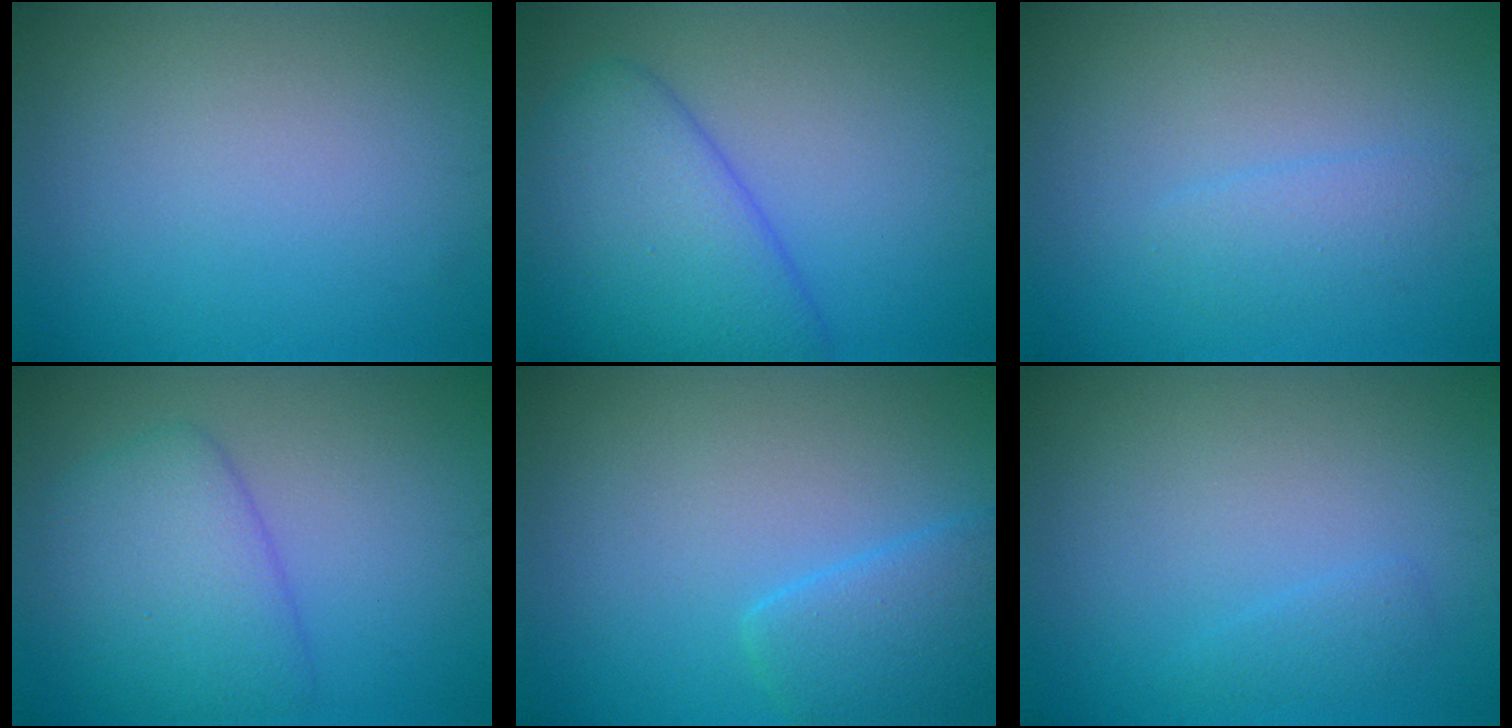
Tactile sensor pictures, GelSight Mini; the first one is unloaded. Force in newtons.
{"total": 6.5, "press": 6.5, "slide": 0.5}
{"total": 1.8, "press": 1.8, "slide": 0.0}
{"total": 4.9, "press": 4.9, "slide": 0.1}
{"total": 3.7, "press": 3.6, "slide": 0.2}
{"total": 1.0, "press": 1.0, "slide": 0.1}